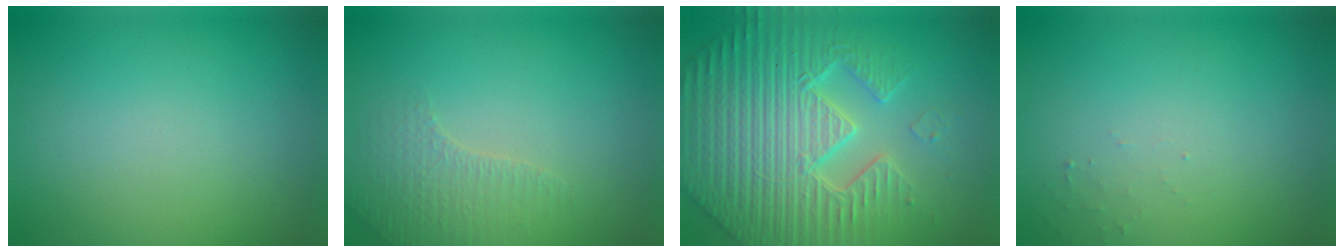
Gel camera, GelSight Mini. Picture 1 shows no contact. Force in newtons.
{"total": 2.6, "press": 2.5, "slide": 0.5}
{"total": 7.7, "press": 7.4, "slide": 1.9}
{"total": 0.7, "press": 0.7, "slide": 0.2}